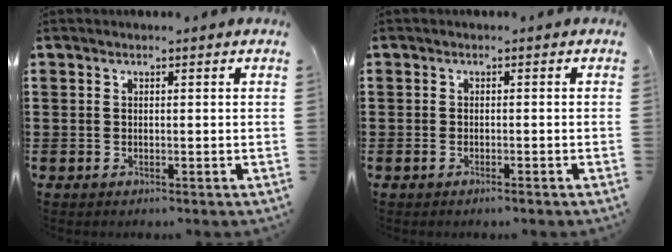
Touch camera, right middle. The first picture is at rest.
{"total": 0.8, "force": [-0.5, 0.2, 0.6], "torque": [-0.012, -0.003, -0.010]}